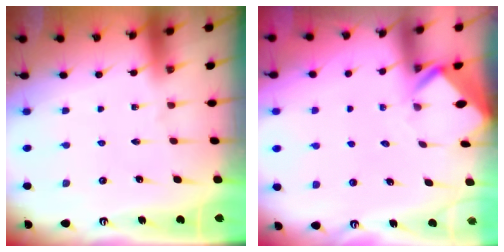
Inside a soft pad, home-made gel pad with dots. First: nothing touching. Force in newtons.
{"total": 2.9, "press": 2.9, "slide": 0.2}